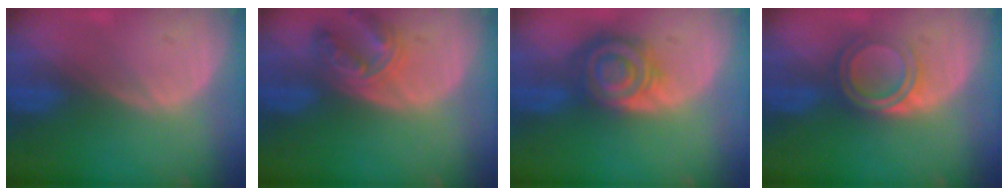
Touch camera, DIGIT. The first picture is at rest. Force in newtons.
{"total": 7.3, "press": 6.5, "slide": 3.4}
{"total": 8.5, "press": 7.4, "slide": 4.2}
{"total": 5.2, "press": 4.8, "slide": 1.9}